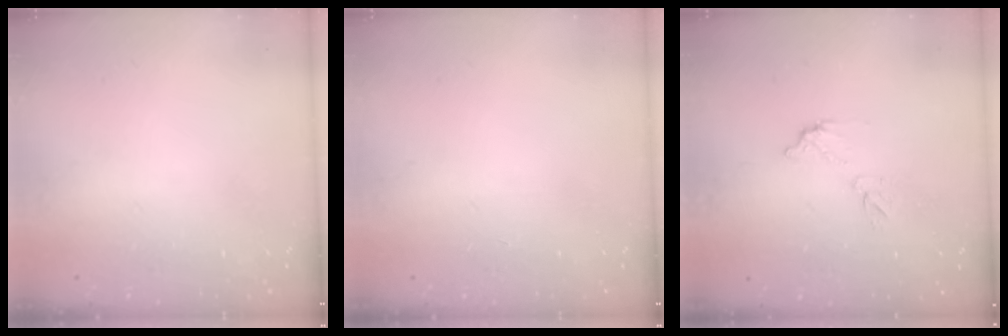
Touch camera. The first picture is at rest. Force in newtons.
{"total": 0.0}
{"total": 6.1, "press": 6.1, "slide": 0.4}